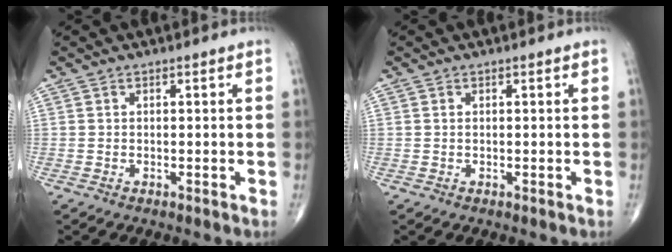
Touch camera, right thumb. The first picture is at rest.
{"total": 0.0}